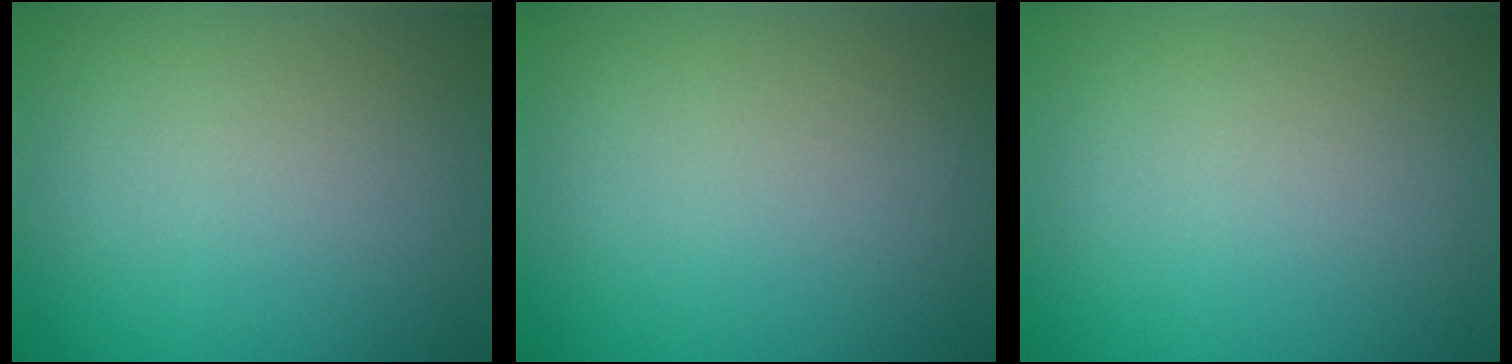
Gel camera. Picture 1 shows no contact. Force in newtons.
{"total": 0.0}
{"total": 0.0}